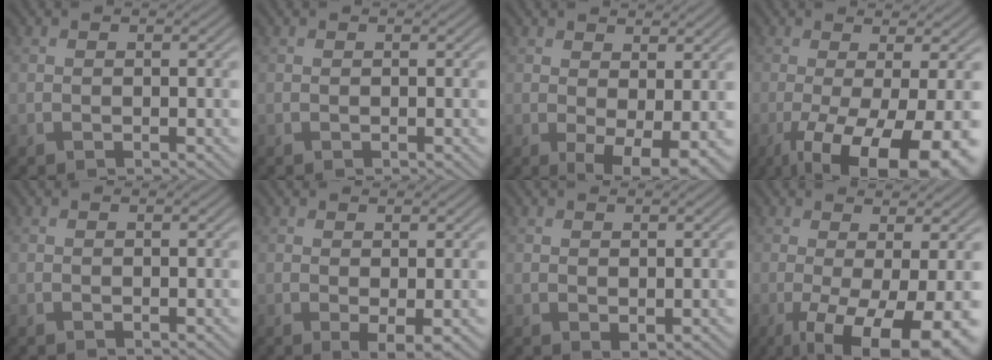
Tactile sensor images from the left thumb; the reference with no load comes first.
{"total": 0.0}
{"total": 4.8, "force": [0.4, 1.7, 4.5], "torque": [-0.069, -0.010, 0.011]}
{"total": 13.4, "force": [-5.2, 3.9, 11.8], "torque": [-0.174, -0.021, -0.068]}
{"total": 0.0}
{"total": 1.8, "force": [0.2, 0.3, 1.8], "torque": [-0.034, -0.007, 0.007]}
{"total": 0.8, "force": [0.4, 0.5, 0.5], "torque": [-0.007, -0.003, 0.010]}
{"total": 11.3, "force": [-3.7, 3.2, 10.1], "torque": [-0.144, -0.004, -0.045]}